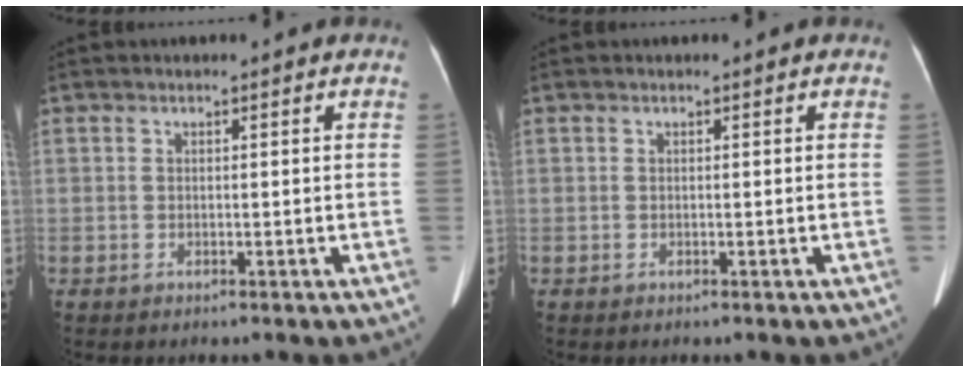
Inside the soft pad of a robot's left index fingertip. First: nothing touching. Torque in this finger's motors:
{"motor_torque": [0.08, 0.05, -0.01, 0.00]}